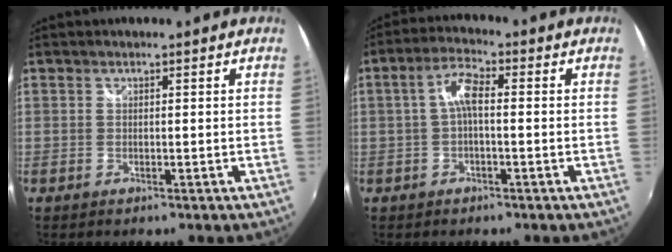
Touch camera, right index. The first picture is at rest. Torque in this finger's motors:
{"motor_torque": [0.57, -0.15, 0.37, 0.09]}